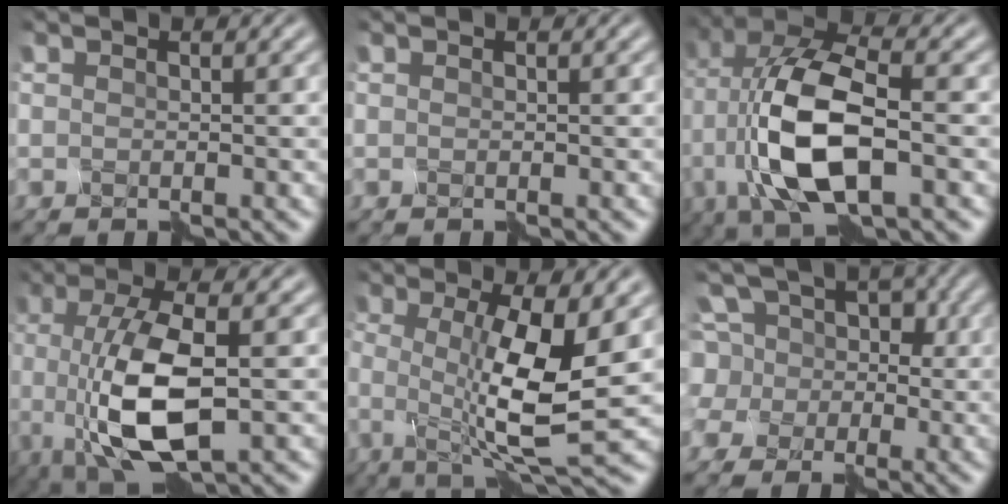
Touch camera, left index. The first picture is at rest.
{"total": 0.0}
{"total": 9.6, "force": [-1.0, 4.2, 8.6], "torque": [-0.190, 0.014, -0.020]}
{"total": 7.6, "force": [-0.7, 2.5, 7.1], "torque": [-0.157, -0.003, -0.009]}
{"total": 8.8, "force": [-0.1, 2.1, 8.6], "torque": [-0.153, -0.012, 0.003]}
{"total": 8.0, "force": [2.0, 7.4, 2.5], "torque": [-0.093, 0.046, 0.006]}